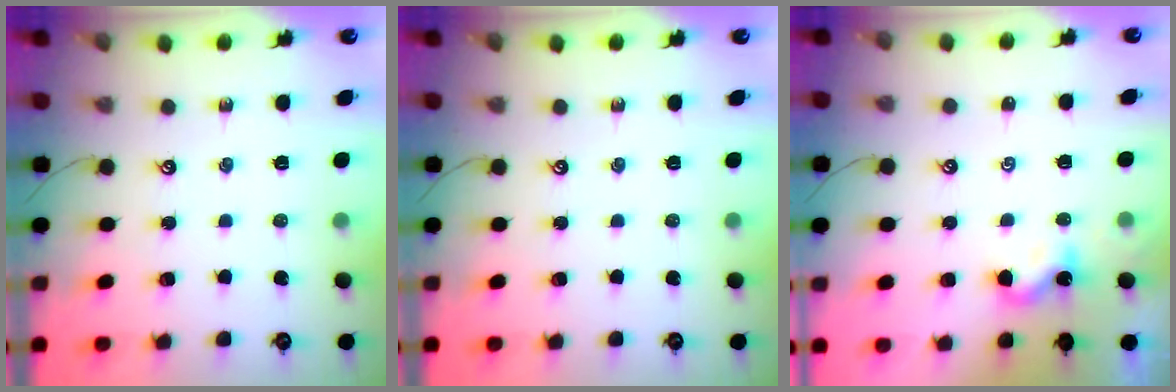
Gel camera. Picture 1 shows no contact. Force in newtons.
{"total": 0.0}
{"total": 1.8, "press": 1.8, "slide": 0.5}